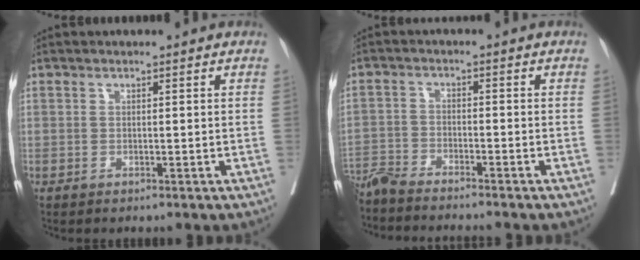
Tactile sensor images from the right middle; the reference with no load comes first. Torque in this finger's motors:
{"motor_torque": [0.78, -1.00, 0.30, 0.18]}